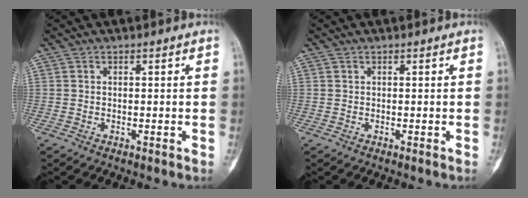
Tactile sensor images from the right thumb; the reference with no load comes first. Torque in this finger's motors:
{"motor_torque": [-0.05, 0.20, -0.01, -0.13, 0.02]}